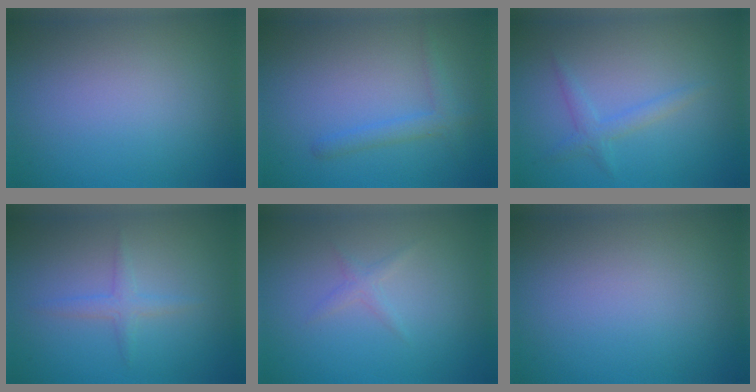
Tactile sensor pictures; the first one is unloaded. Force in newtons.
{"total": 1.9, "press": 1.9, "slide": 0.1}
{"total": 1.6, "press": 1.6, "slide": 0.1}
{"total": 1.5, "press": 1.5, "slide": 0.0}
{"total": 1.0, "press": 1.0, "slide": 0.1}
{"total": 0.0}